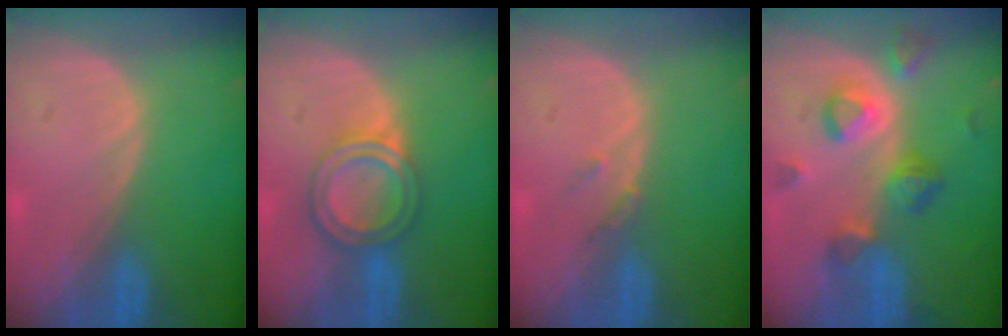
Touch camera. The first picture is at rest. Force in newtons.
{"total": 6.2, "press": 5.4, "slide": 3.0}
{"total": 1.5, "press": 1.3, "slide": 0.7}
{"total": 7.4, "press": 7.3, "slide": 1.2}